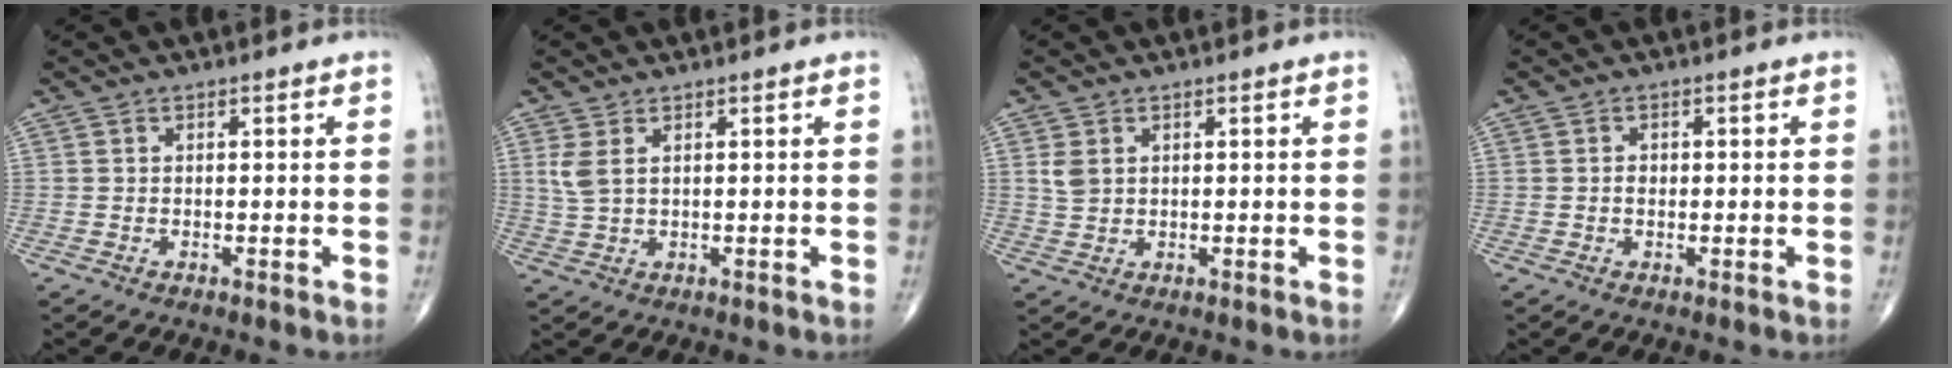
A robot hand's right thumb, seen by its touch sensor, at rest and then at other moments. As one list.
[{"total": 3.3, "force": [1.3, 1.4, 2.7], "torque": [-0.067, 0.002, 0.034]}, {"total": 2.7, "force": [1.0, 1.9, 1.7], "torque": [-0.033, 0.001, 0.026]}, {"total": 1.3, "force": [0.0, 0.9, 1.0], "torque": [-0.016, 0.002, 0.000]}]